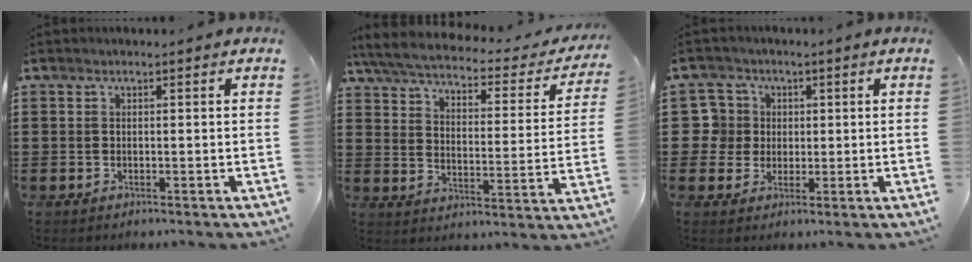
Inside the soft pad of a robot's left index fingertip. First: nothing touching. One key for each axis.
{"total": 4.1, "fx": 3.5, "fy": 0.6, "fz": 2.2, "tx": -0.061, "ty": -0.026, "tz": 0.054}
{"total": 5.8, "fx": 1.0, "fy": 5.7, "fz": 0.6, "tx": -0.039, "ty": 0.010, "tz": 0.017}